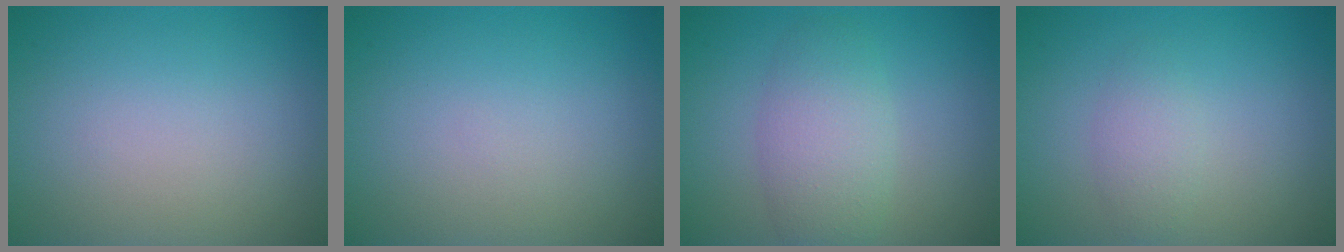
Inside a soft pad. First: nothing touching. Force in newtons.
{"total": 0.0}
{"total": 4.0, "press": 4.0, "slide": 0.3}
{"total": 1.8, "press": 1.8, "slide": 0.0}